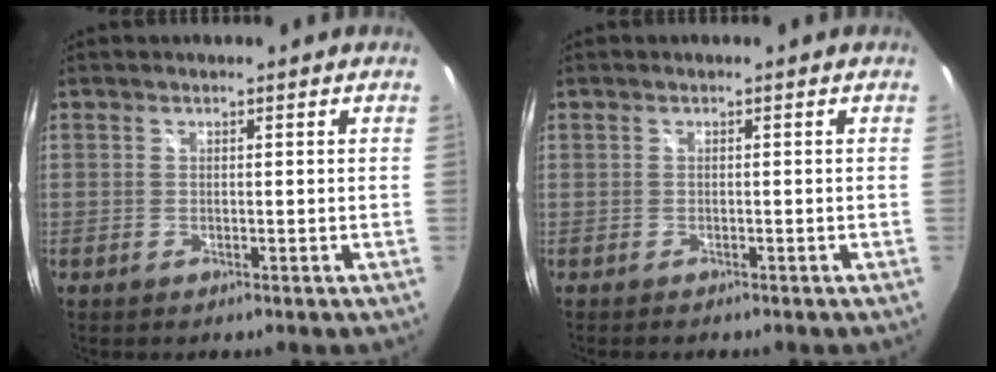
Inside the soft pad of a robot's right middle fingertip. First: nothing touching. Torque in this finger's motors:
{"motor_torque": [-0.61, 0.14, 0.03, -0.01]}